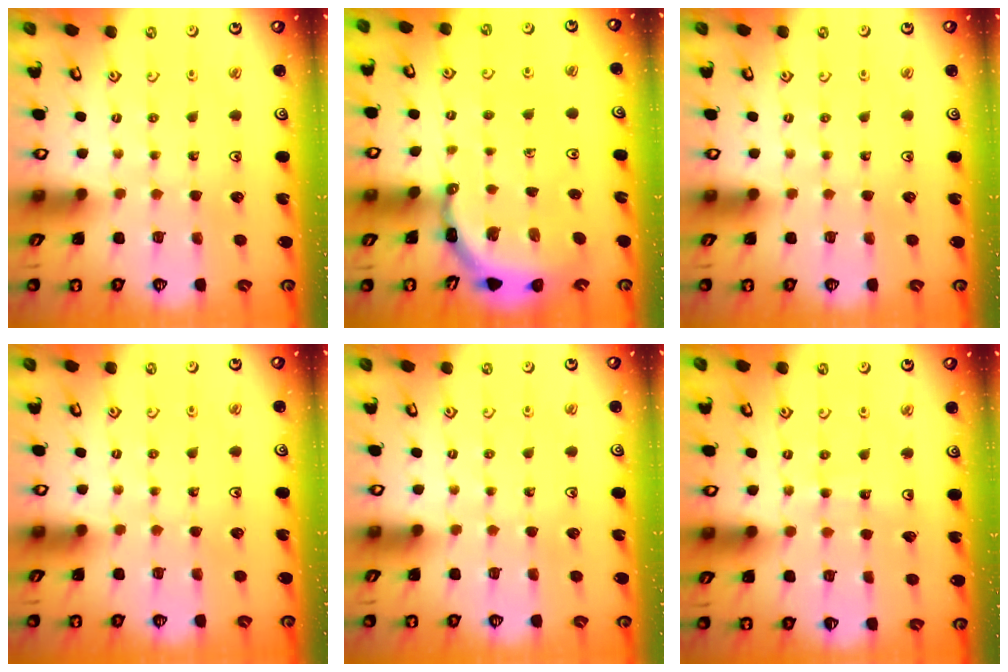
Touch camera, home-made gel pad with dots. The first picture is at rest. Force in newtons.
{"total": 4.5, "press": 4.5, "slide": 0.4}
{"total": 0.0}
{"total": 0.0}
{"total": 0.0}
{"total": 6.6, "press": 6.5, "slide": 0.7}